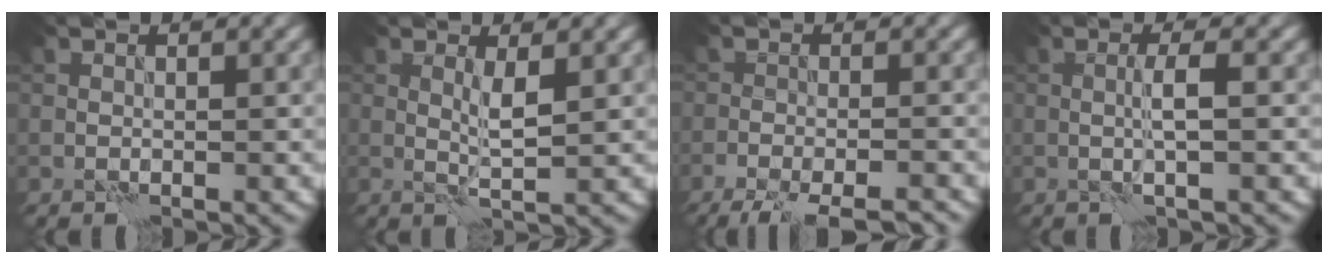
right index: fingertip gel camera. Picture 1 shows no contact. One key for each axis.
{"total": 2.0, "fx": 0.6, "fy": 0.2, "fz": 1.9, "tx": -0.039, "ty": -0.004, "tz": 0.011}
{"total": 7.9, "fx": -6.5, "fy": 1.9, "fz": 4.0, "tx": -0.054, "ty": -0.009, "tz": -0.090}
{"total": 2.2, "fx": 0.0, "fy": 0.1, "fz": 2.2, "tx": -0.043, "ty": 0.002, "tz": -0.003}